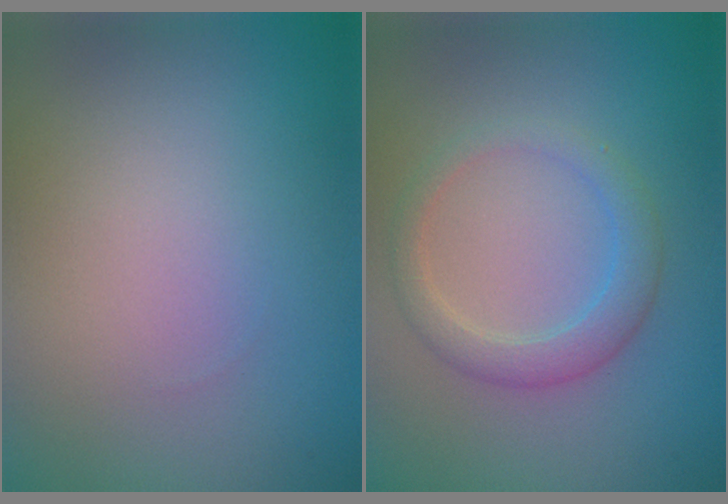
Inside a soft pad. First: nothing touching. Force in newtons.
{"total": 2.8, "press": 2.8, "slide": 0.2}